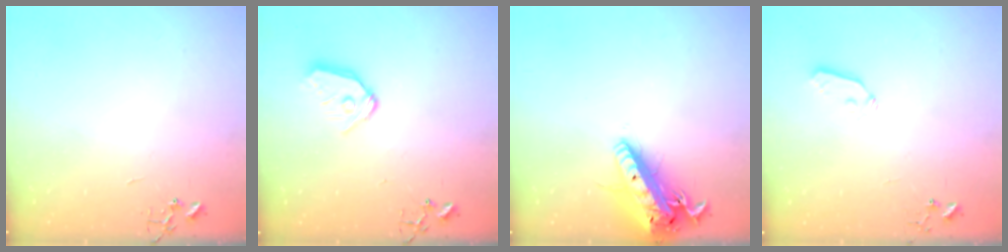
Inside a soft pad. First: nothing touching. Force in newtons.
{"total": 10.7, "press": 10.6, "slide": 1.1}
{"total": 20.4, "press": 20.0, "slide": 4.2}
{"total": 3.8, "press": 3.8, "slide": 0.6}